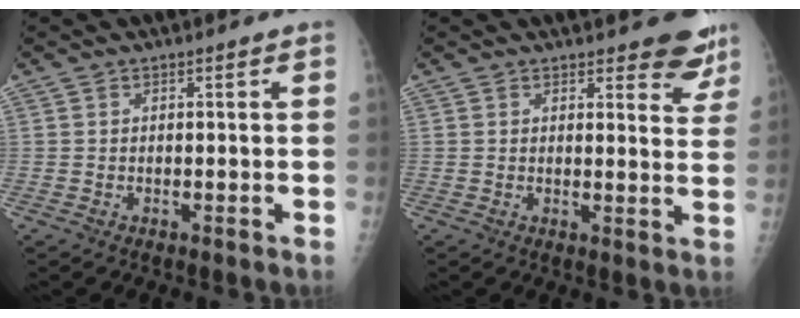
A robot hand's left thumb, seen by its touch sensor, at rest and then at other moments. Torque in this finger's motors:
{"motor_torque": [3.24, 1.77, 0.80, -0.19, 0.12]}